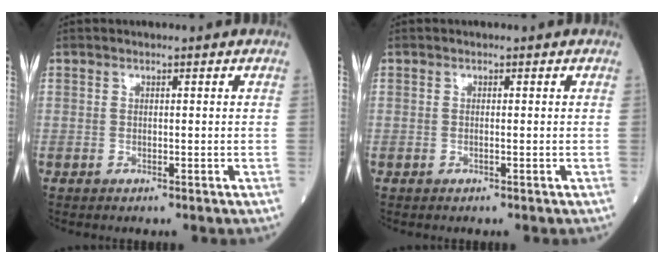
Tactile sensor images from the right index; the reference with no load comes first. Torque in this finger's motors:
{"motor_torque": [0.06, 0.01, 0.07, -0.01]}